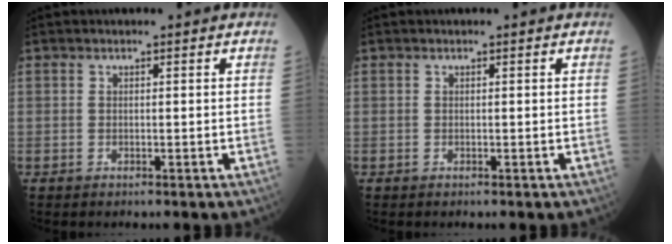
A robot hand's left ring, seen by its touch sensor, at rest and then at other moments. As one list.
[{"total": 0.0}]